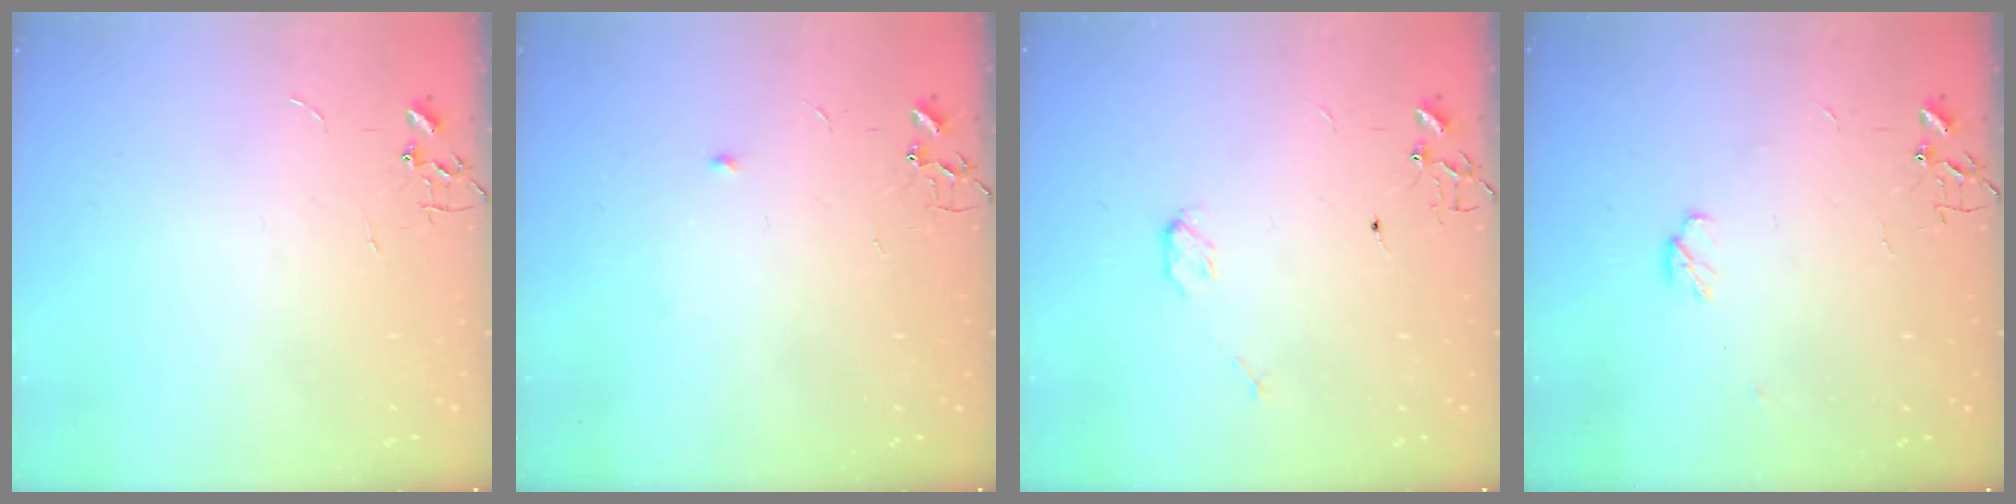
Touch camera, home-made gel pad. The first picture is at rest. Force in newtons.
{"total": 3.8, "press": 3.7, "slide": 0.9}
{"total": 3.8, "press": 3.8, "slide": 0.4}
{"total": 4.5, "press": 4.4, "slide": 1.2}